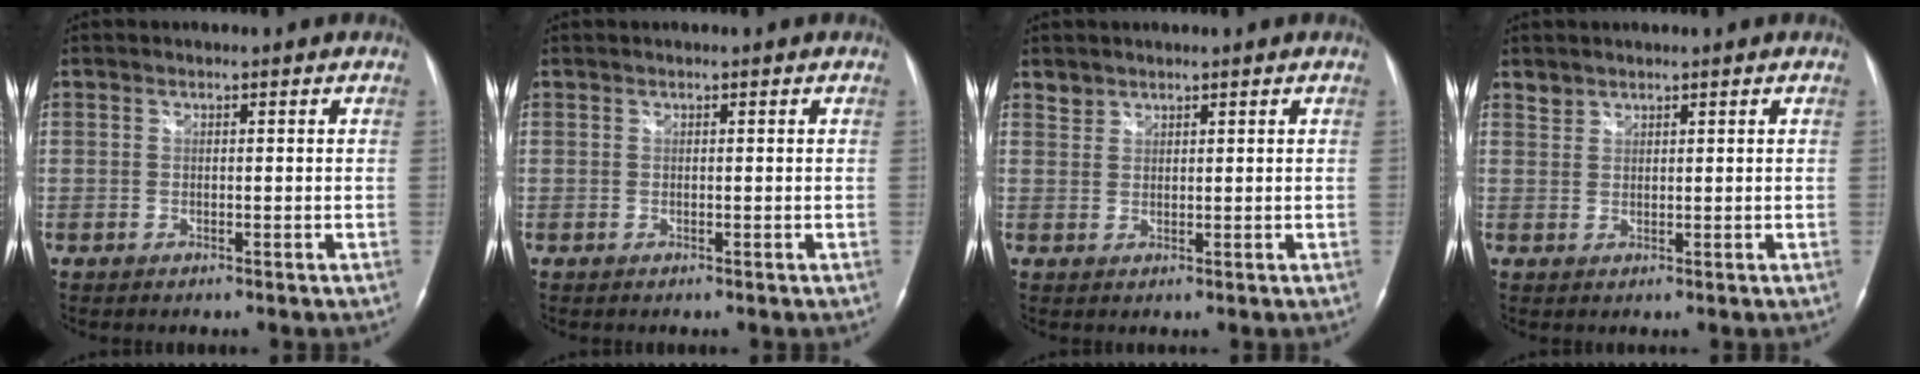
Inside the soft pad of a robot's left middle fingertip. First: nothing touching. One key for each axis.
{"total": 0.0}
{"total": 1.5, "fx": 1.3, "fy": 0.7, "fz": -0.2, "tx": 0.009, "ty": 0.006, "tz": 0.022}
{"total": 1.3, "fx": 1.2, "fy": 0.5, "fz": -0.2, "tx": 0.007, "ty": 0.005, "tz": 0.022}